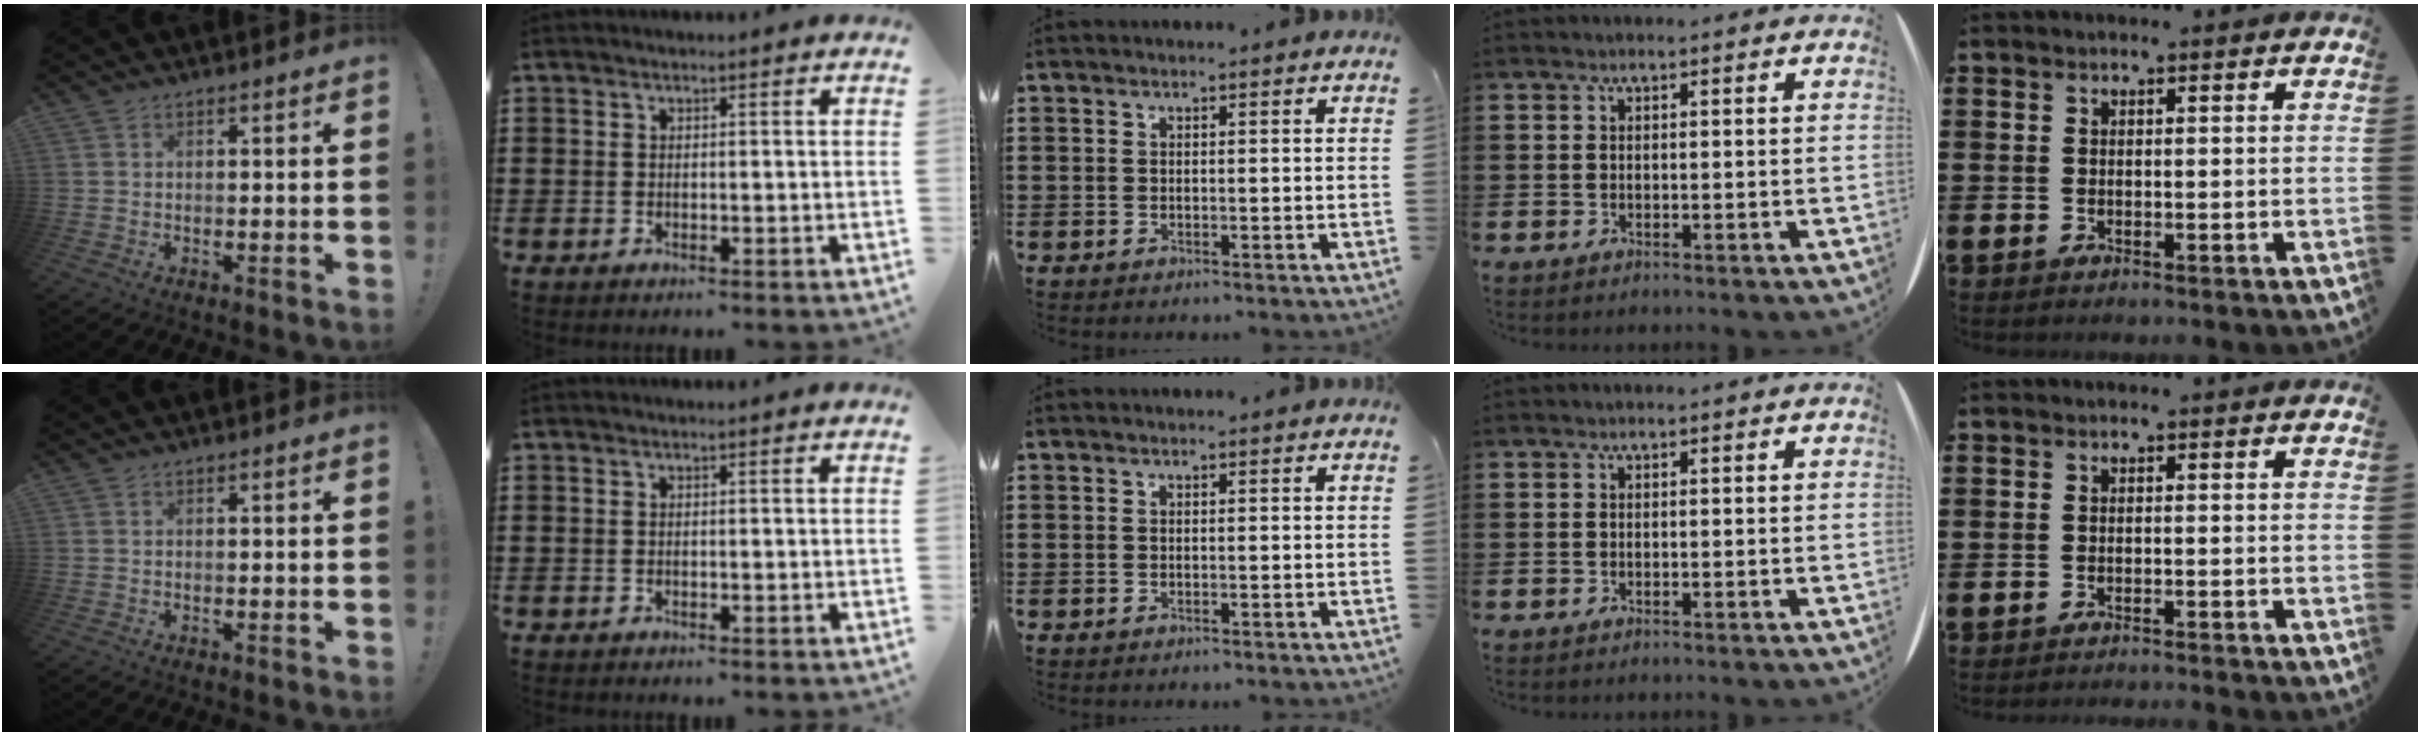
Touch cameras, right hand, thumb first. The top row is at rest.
{"little": {"total": 0.9, "force": [-0.9, -0.2, 0.0], "torque": [0.001, 0.001, -0.019]}}